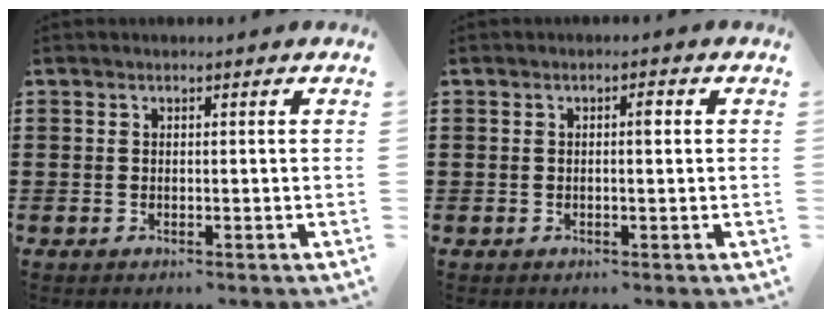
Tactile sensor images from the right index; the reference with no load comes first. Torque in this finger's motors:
{"motor_torque": [0.08, -0.03, 0.04, 0.03]}